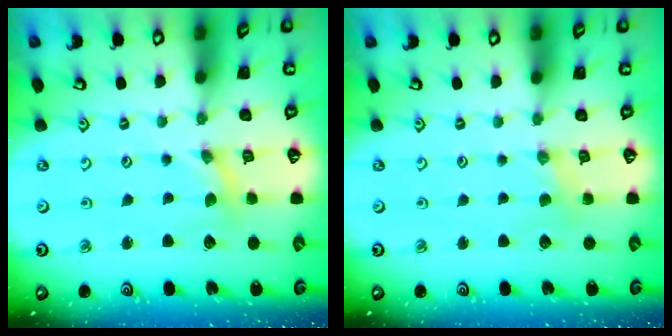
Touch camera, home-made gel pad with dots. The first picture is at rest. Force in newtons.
{"total": 1.5, "press": 1.4, "slide": 0.3}